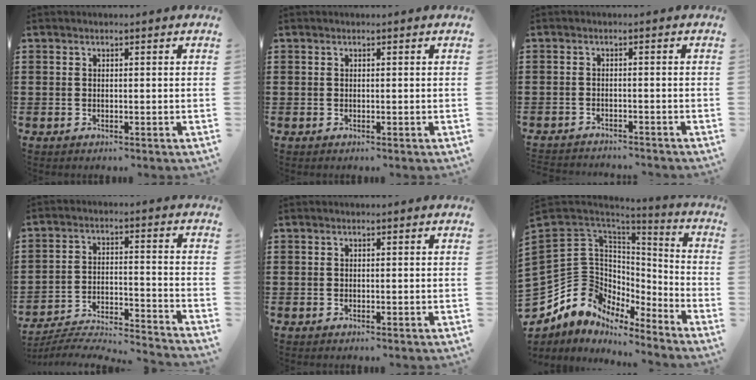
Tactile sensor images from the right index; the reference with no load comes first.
{"total": 0.0}
{"total": 1.8, "force": [-1.8, 0.0, -0.2], "torque": [-0.002, 0.002, -0.041]}
{"total": 5.2, "force": [-5.0, 0.1, 1.3], "torque": [-0.036, -0.008, -0.106]}
{"total": 0.0}
{"total": 9.7, "force": [-2.3, 9.1, 2.6], "torque": [-0.096, -0.018, -0.038]}